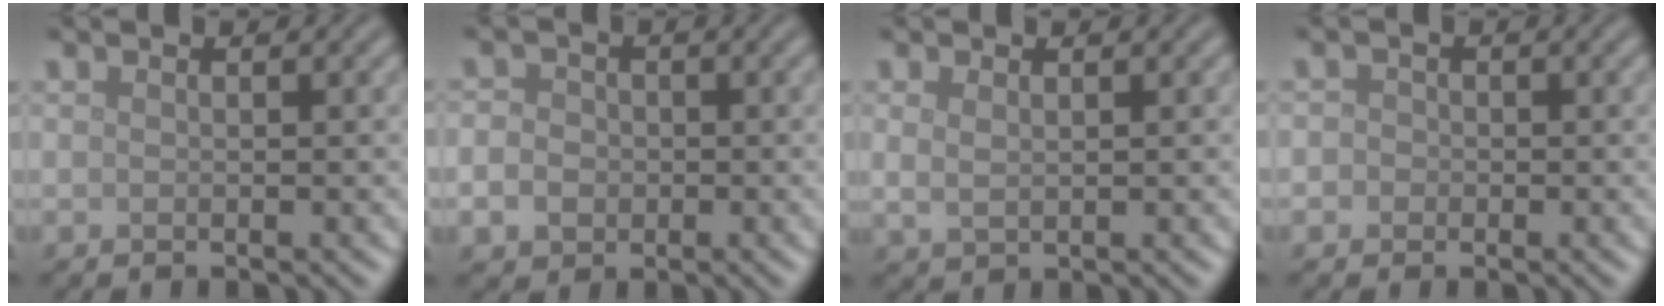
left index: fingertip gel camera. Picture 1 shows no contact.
{"total": 4.0, "force": [-0.6, 3.5, 1.7], "torque": [-0.017, 0.007, -0.031]}
{"total": 1.6, "force": [0.6, 0.9, 1.1], "torque": [-0.027, -0.002, 0.015]}
{"total": 2.2, "force": [0.2, 2.0, 0.8], "torque": [0.011, 0.012, -0.021]}